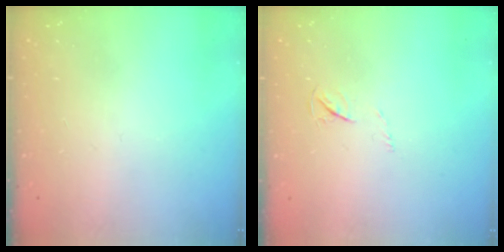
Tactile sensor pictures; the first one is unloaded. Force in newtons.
{"total": 3.1, "press": 3.1, "slide": 0.5}